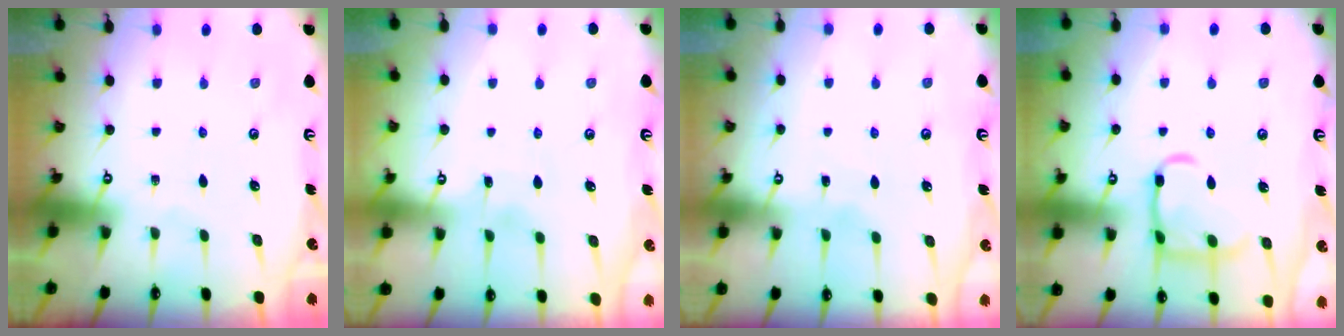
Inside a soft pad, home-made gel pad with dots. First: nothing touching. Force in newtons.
{"total": 3.6, "press": 3.6, "slide": 0.4}
{"total": 3.2, "press": 3.2, "slide": 0.5}
{"total": 12.9, "press": 12.8, "slide": 1.1}